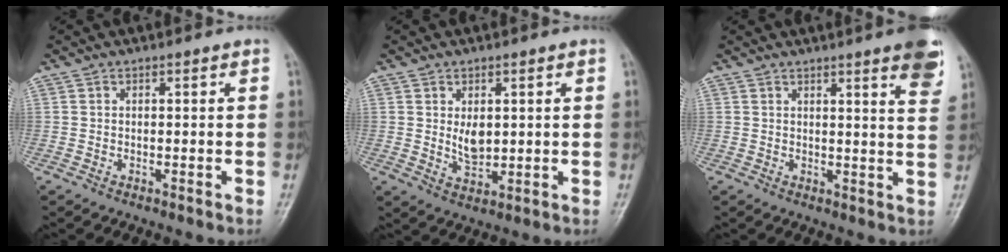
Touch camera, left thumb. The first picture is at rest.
{"total": 4.6, "force": [0.9, 2.8, 3.5], "torque": [-0.048, -0.013, 0.023]}
{"total": 8.1, "force": [5.0, 1.0, 6.3], "torque": [-0.065, -0.021, 0.053]}